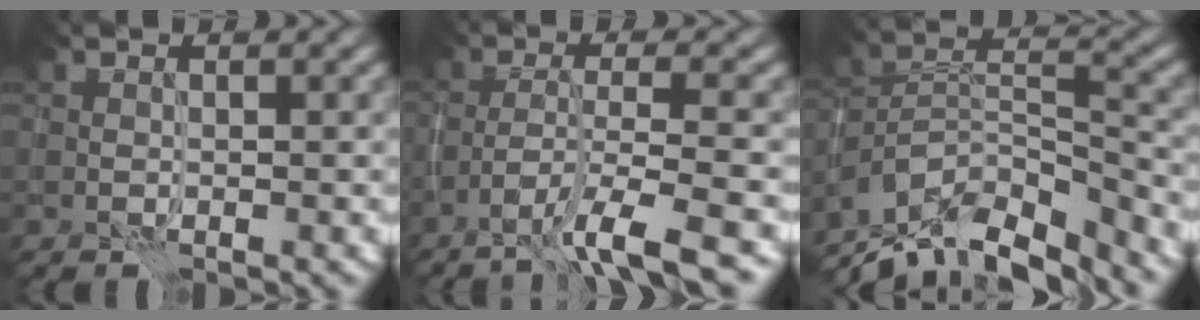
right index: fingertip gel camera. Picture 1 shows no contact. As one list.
[{"total": 5.7, "force": [-3.8, 0.6, 4.2], "torque": [-0.064, 0.007, -0.068]}, {"total": 12.2, "force": [-10.2, 3.9, 5.5], "torque": [-0.100, 0.014, -0.164]}]